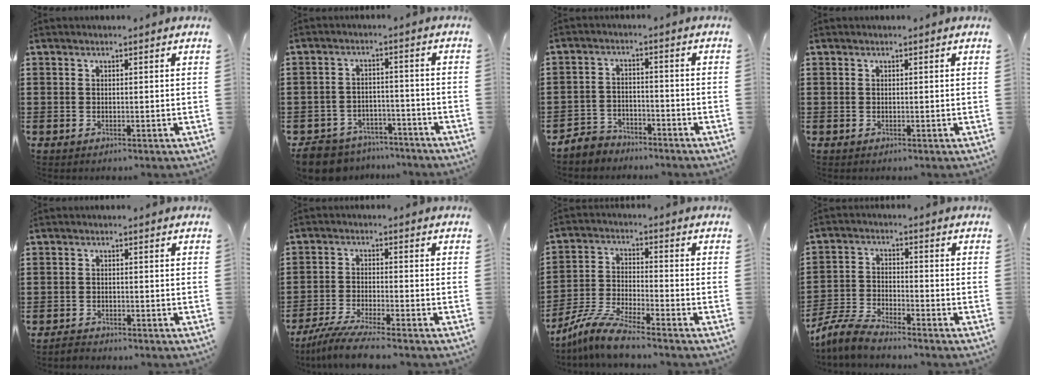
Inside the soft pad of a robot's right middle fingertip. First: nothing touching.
{"total": 6.5, "force": [-6.3, 1.4, 0.7], "torque": [-0.026, 0.012, -0.128]}
{"total": 3.5, "force": [-3.4, 0.8, -0.2], "torque": [-0.006, 0.000, -0.073]}
{"total": 0.0}
{"total": 1.5, "force": [-1.5, 0.2, -0.1], "torque": [-0.004, 0.001, -0.032]}
{"total": 5.5, "force": [-4.9, -0.2, 2.4], "torque": [-0.061, -0.021, -0.095]}
{"total": 7.8, "force": [-7.1, 0.2, 3.3], "torque": [-0.080, -0.005, -0.141]}
{"total": 5.8, "force": [-5.5, 0.4, 1.8], "torque": [-0.054, -0.006, -0.110]}